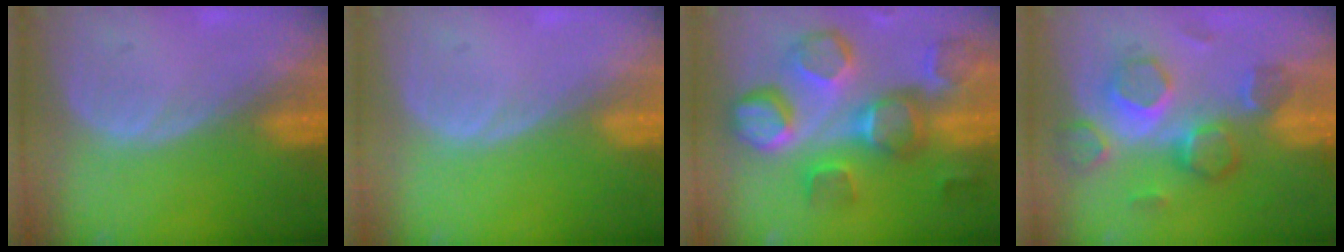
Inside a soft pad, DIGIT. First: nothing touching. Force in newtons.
{"total": 0.0}
{"total": 12.5, "press": 11.1, "slide": 5.7}
{"total": 8.9, "press": 7.8, "slide": 4.3}